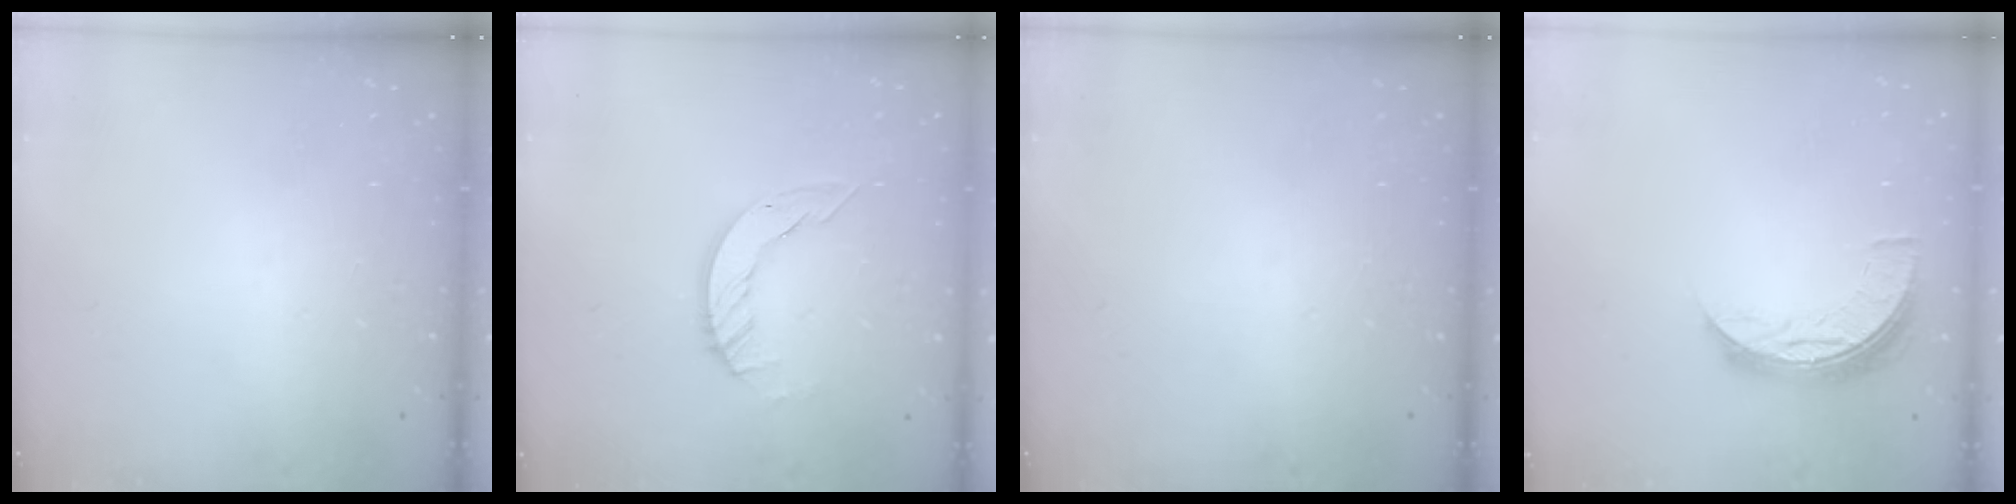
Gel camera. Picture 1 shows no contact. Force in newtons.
{"total": 6.3, "press": 6.3, "slide": 0.2}
{"total": 0.0}
{"total": 8.1, "press": 8.1, "slide": 0.4}